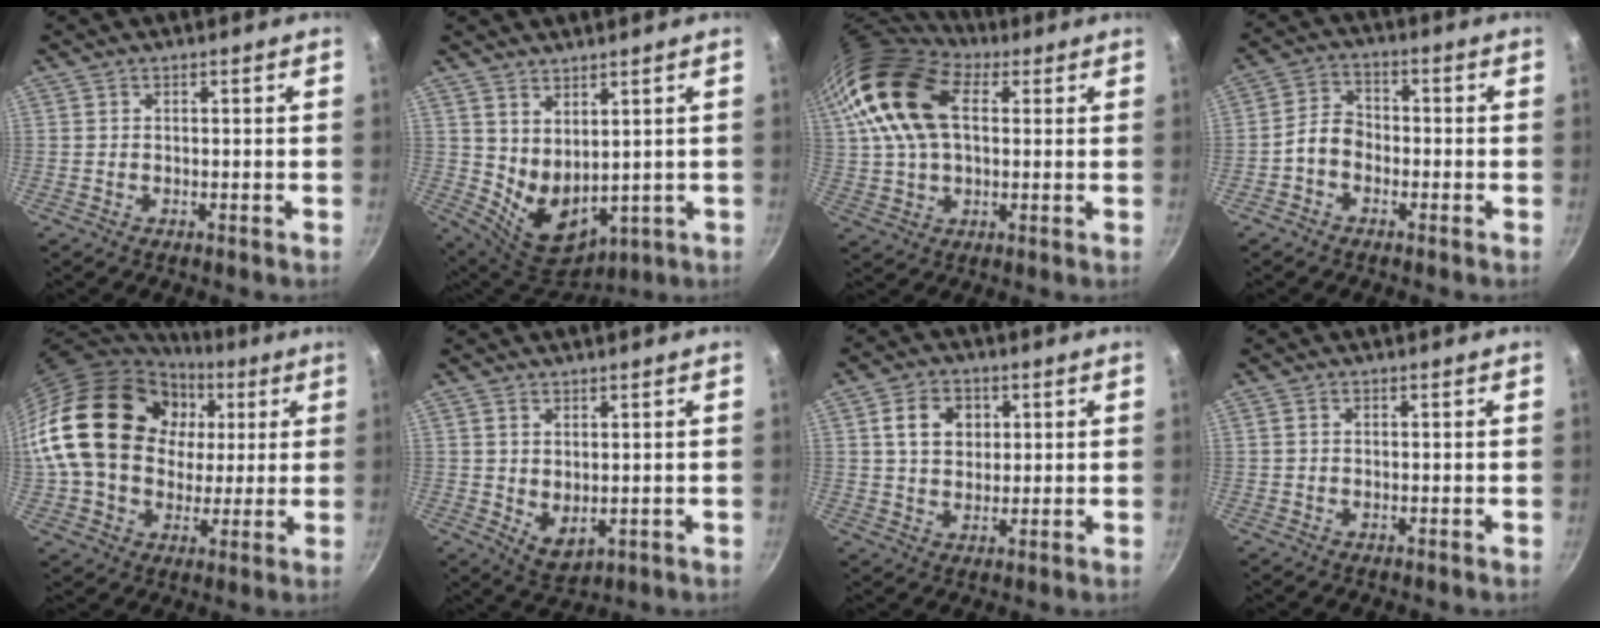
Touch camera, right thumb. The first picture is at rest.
{"total": 9.7, "force": [2.9, 5.9, 7.2], "torque": [-0.098, -0.043, 0.077]}
{"total": 19.0, "force": [5.8, 11.8, 13.6], "torque": [-0.258, 0.006, 0.098]}
{"total": 5.2, "force": [-2.0, 3.8, 2.8], "torque": [-0.035, 0.030, -0.047]}
{"total": 25.9, "force": [5.0, 19.8, 15.9], "torque": [-0.272, 0.026, 0.090]}
{"total": 4.9, "force": [1.0, 3.0, 3.7], "torque": [-0.055, -0.021, 0.026]}
{"total": 7.7, "force": [2.2, 5.9, 4.4], "torque": [-0.055, 0.002, 0.034]}
{"total": 0.6, "force": [0.2, 0.5, 0.4], "torque": [-0.005, 0.003, 0.003]}